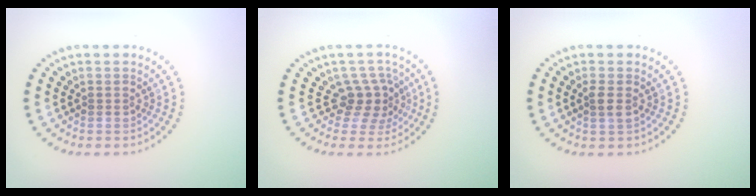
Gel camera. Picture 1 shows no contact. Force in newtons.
{"total": 2.8, "press": 2.0, "slide": 2.0}
{"total": 1.3, "press": 1.1, "slide": 0.6}